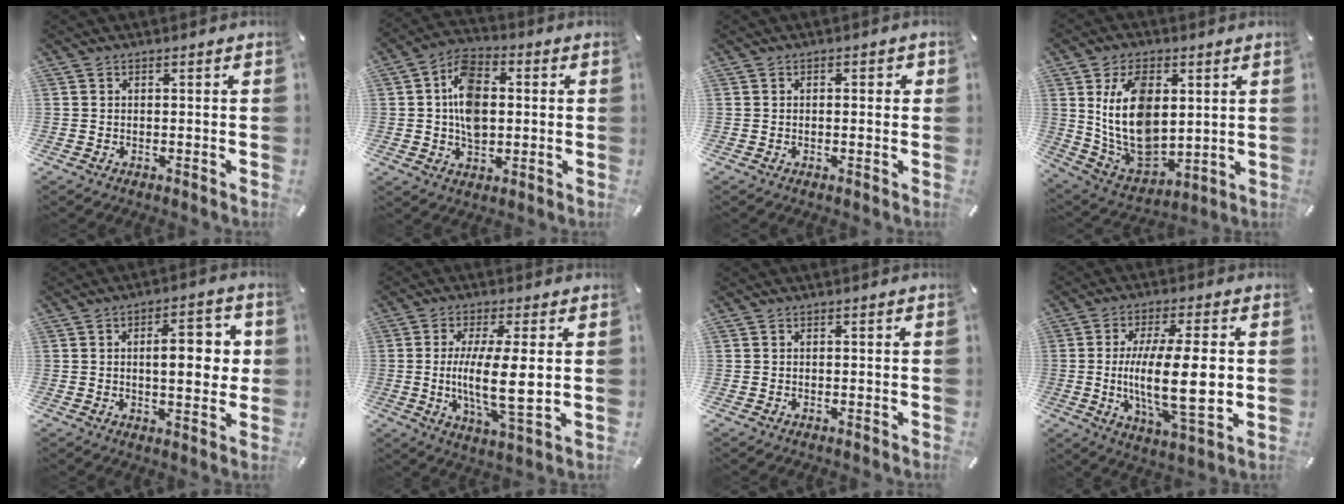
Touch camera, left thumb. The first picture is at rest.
{"total": 11.0, "force": [0.5, 7.8, 7.8], "torque": [-0.141, 0.007, 0.009]}
{"total": 1.4, "force": [-0.1, 0.7, 1.3], "torque": [-0.023, 0.004, -0.004]}
{"total": 16.8, "force": [3.4, 10.8, 12.5], "torque": [-0.251, -0.017, 0.061]}
{"total": 10.5, "force": [1.5, 4.6, 9.3], "torque": [-0.128, -0.003, 0.015]}
{"total": 12.4, "force": [0.4, 2.8, 12.1], "torque": [-0.223, -0.019, 0.001]}
{"total": 0.0}
{"total": 17.3, "force": [0.3, 5.0, 16.5], "torque": [-0.307, -0.022, -0.008]}